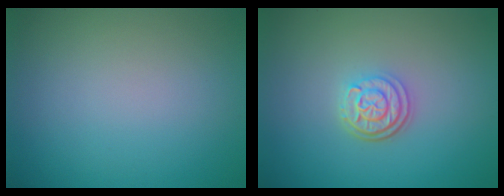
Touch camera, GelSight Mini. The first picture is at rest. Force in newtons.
{"total": 3.0, "press": 2.4, "slide": 1.8}